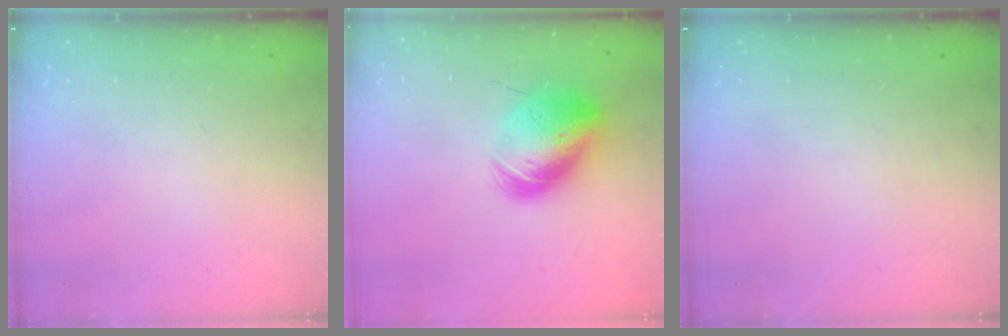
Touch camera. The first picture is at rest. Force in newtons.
{"total": 22.4, "press": 22.2, "slide": 3.4}
{"total": 0.0}